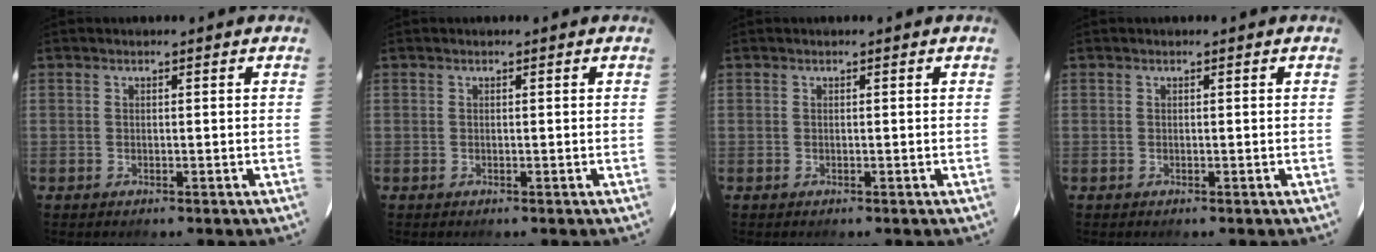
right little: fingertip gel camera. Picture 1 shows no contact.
{"total": 0.0}
{"total": 0.0}
{"total": 0.0}